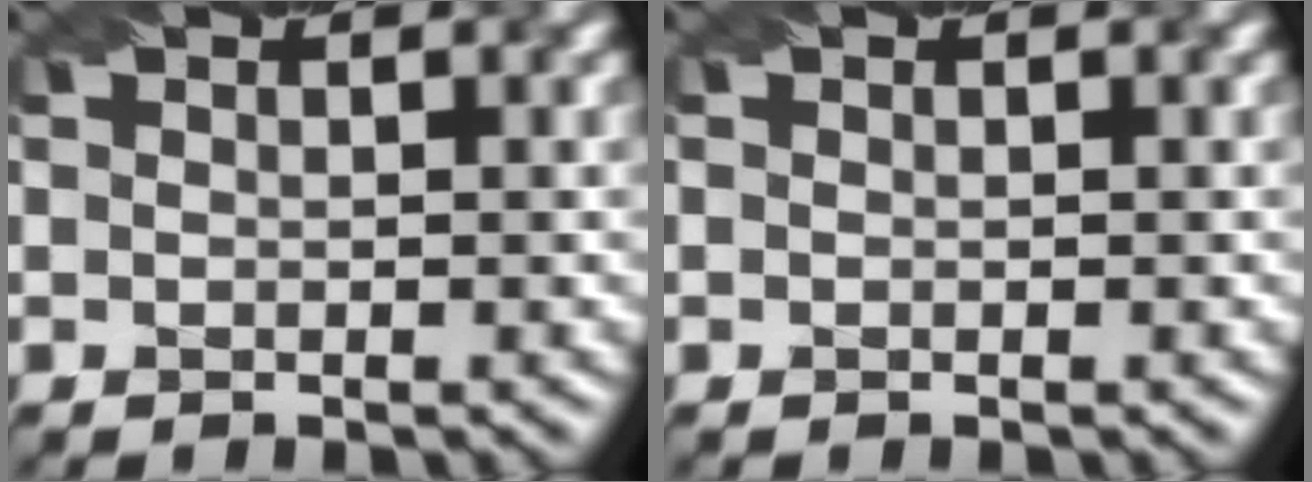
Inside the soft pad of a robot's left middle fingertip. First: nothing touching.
{"total": 0.0}